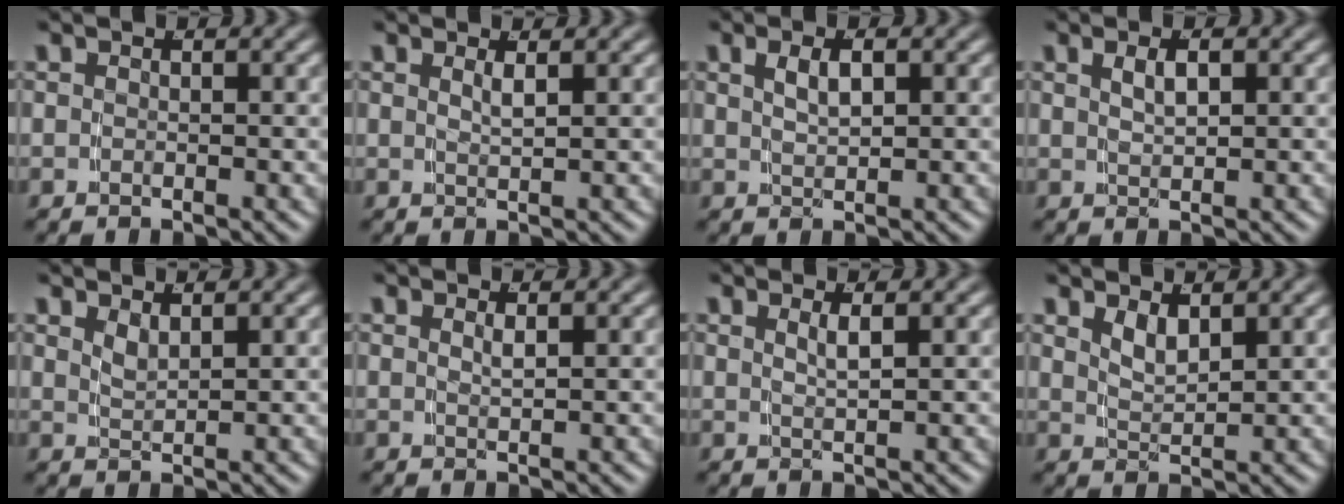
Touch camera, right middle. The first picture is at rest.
{"total": 1.3, "force": [0.6, -0.7, 1.0], "torque": [-0.014, -0.007, 0.019]}
{"total": 2.1, "force": [0.6, 0.5, 1.9], "torque": [-0.031, -0.005, 0.022]}
{"total": 1.7, "force": [0.5, 0.2, 1.6], "torque": [-0.024, -0.005, 0.020]}
{"total": 1.6, "force": [1.3, -0.5, 0.8], "torque": [-0.011, -0.008, 0.033]}
{"total": 1.2, "force": [0.5, -0.8, 0.7], "torque": [-0.009, -0.006, 0.016]}
{"total": 1.6, "force": [0.6, -0.6, 1.3], "torque": [-0.023, -0.007, 0.021]}
{"total": 2.1, "force": [1.4, 0.3, 1.5], "torque": [-0.024, -0.007, 0.032]}